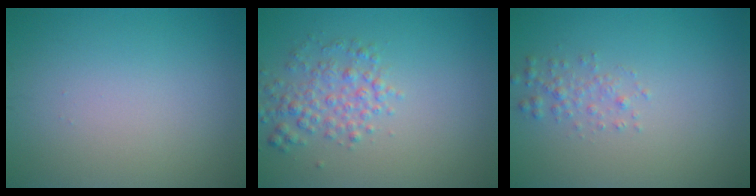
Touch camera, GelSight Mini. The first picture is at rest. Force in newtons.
{"total": 2.9, "press": 2.9, "slide": 0.1}
{"total": 1.4, "press": 1.4, "slide": 0.0}